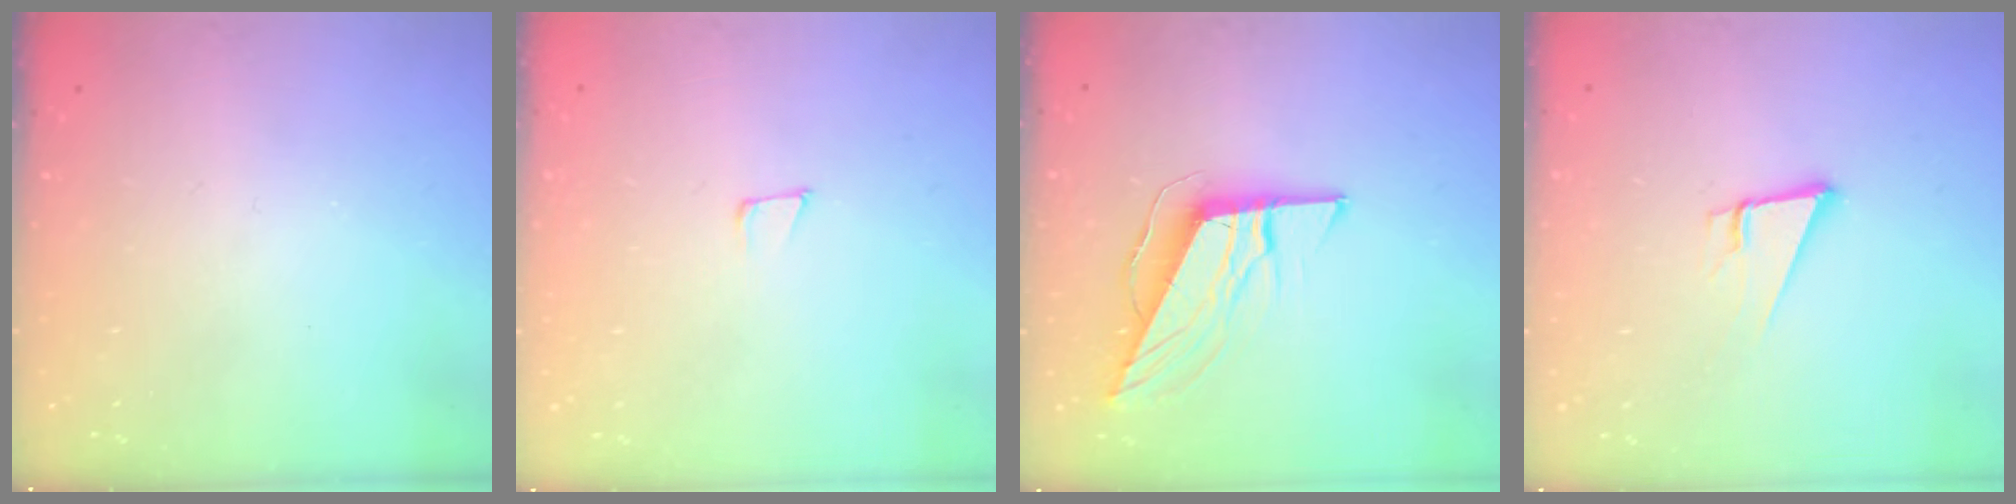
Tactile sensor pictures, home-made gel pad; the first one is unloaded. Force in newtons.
{"total": 4.9, "press": 4.7, "slide": 1.0}
{"total": 9.4, "press": 9.4, "slide": 0.6}
{"total": 6.8, "press": 6.3, "slide": 2.5}